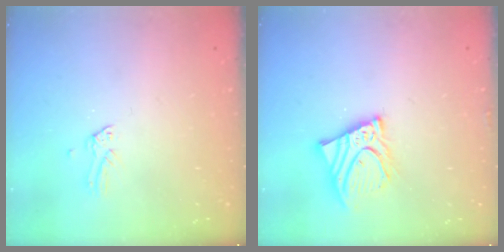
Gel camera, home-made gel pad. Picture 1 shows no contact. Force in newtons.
{"total": 11.0, "press": 10.8, "slide": 1.7}